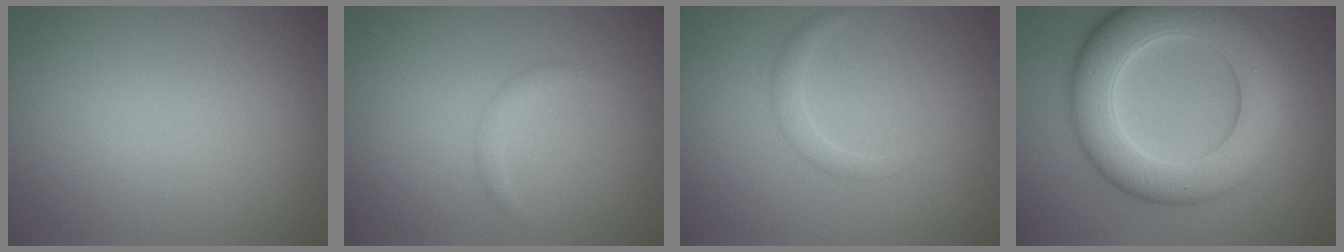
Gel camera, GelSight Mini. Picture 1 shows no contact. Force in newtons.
{"total": 0.9, "press": 0.9, "slide": 0.1}
{"total": 1.3, "press": 1.2, "slide": 0.1}
{"total": 9.6, "press": 9.6, "slide": 0.4}